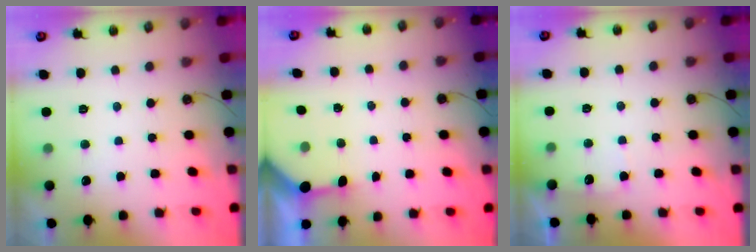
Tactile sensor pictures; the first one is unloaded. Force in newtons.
{"total": 3.5, "press": 3.4, "slide": 0.4}
{"total": 3.0, "press": 3.0, "slide": 0.4}